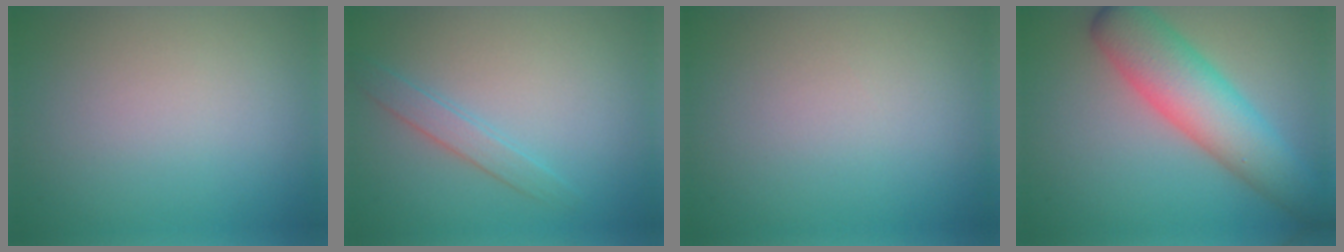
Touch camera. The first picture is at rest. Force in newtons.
{"total": 1.8, "press": 1.8, "slide": 0.0}
{"total": 0.0}
{"total": 7.0, "press": 7.0, "slide": 0.3}